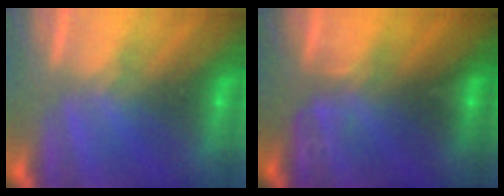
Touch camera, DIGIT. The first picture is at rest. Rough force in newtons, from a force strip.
{"total": 2.8}